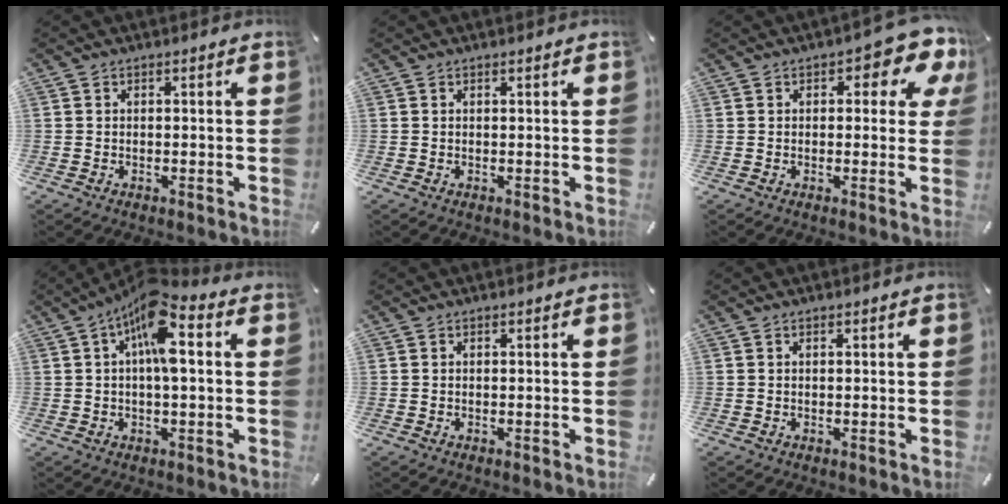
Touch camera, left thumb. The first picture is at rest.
{"total": 0.0}
{"total": 8.1, "force": [3.9, 3.7, 6.1], "torque": [-0.077, -0.018, 0.061]}
{"total": 11.0, "force": [3.1, 4.3, 9.7], "torque": [-0.156, -0.009, 0.053]}
{"total": 0.0}
{"total": 0.0}